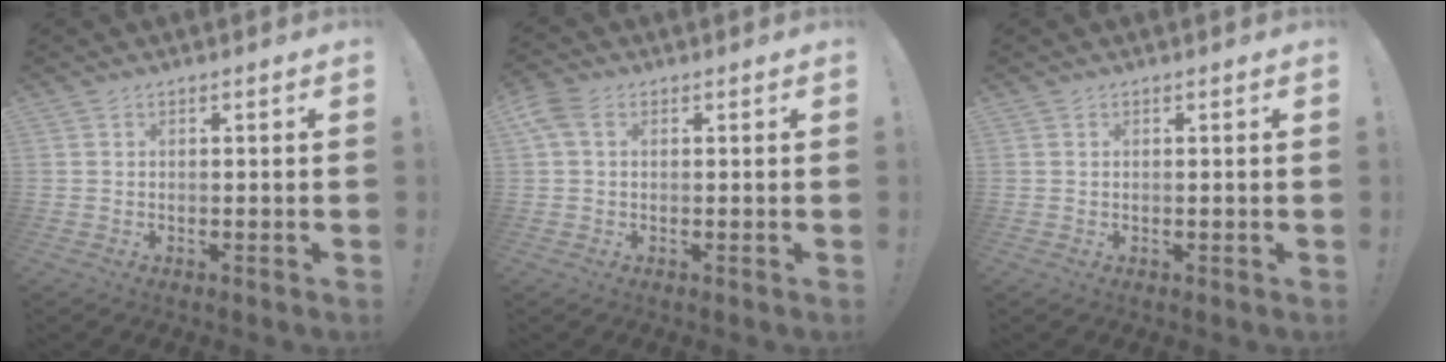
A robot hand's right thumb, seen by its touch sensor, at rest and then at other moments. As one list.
[{"total": 4.5, "force": [1.7, 2.9, 3.0], "torque": [-0.068, 0.001, 0.035]}, {"total": 0.0}]